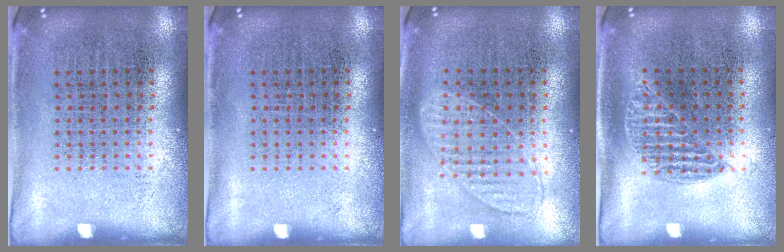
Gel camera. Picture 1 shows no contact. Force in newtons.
{"total": 0.0}
{"total": 0.9, "press": 0.9, "slide": 0.2}
{"total": 0.9, "press": 0.8, "slide": 0.4}